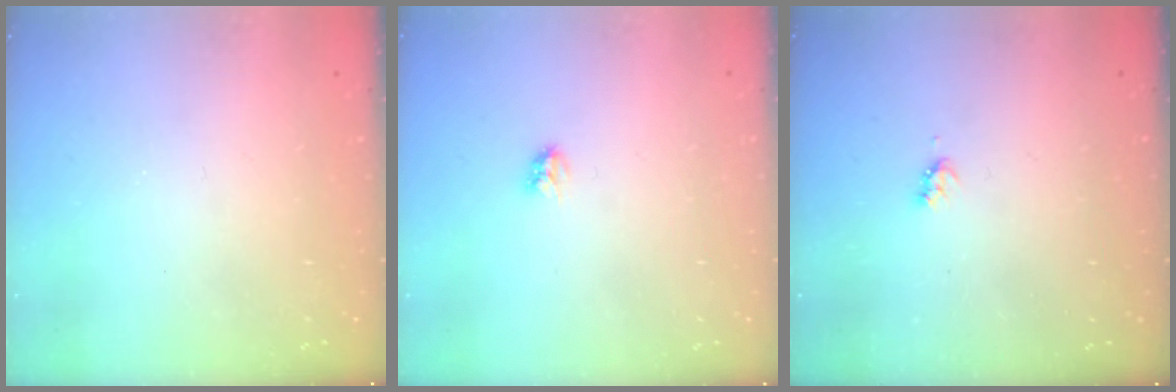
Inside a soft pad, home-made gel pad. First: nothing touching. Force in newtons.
{"total": 3.0, "press": 3.0, "slide": 0.4}
{"total": 2.8, "press": 2.8, "slide": 0.4}